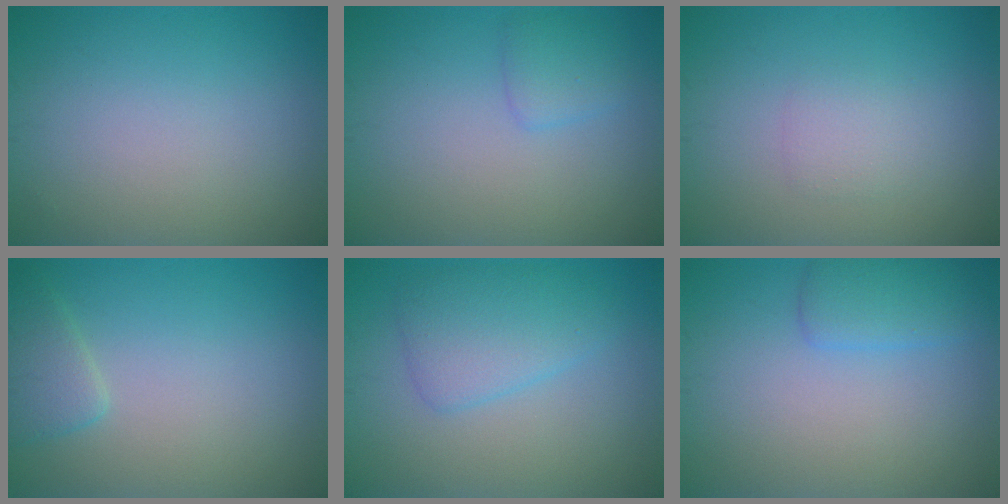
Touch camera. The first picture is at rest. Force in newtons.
{"total": 1.6, "press": 1.6, "slide": 0.0}
{"total": 1.4, "press": 1.4, "slide": 0.1}
{"total": 2.1, "press": 2.1, "slide": 0.2}
{"total": 3.7, "press": 3.7, "slide": 0.1}
{"total": 2.4, "press": 2.4, "slide": 0.1}